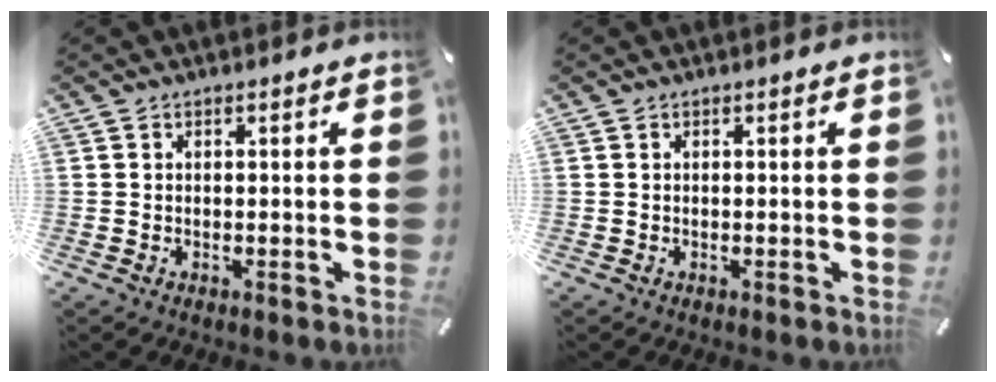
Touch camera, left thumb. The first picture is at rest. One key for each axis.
{"total": 0.0}